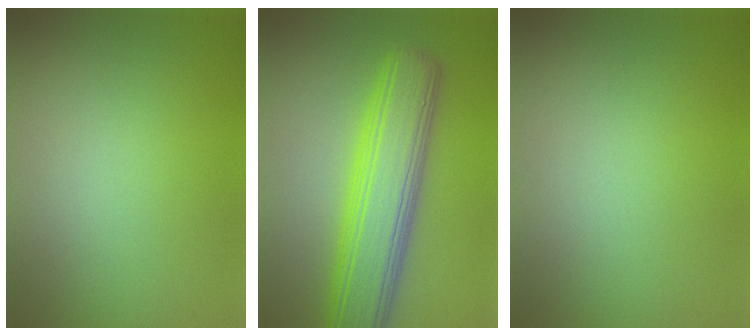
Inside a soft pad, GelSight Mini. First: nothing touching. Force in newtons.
{"total": 8.0, "press": 8.0, "slide": 0.4}
{"total": 0.0}